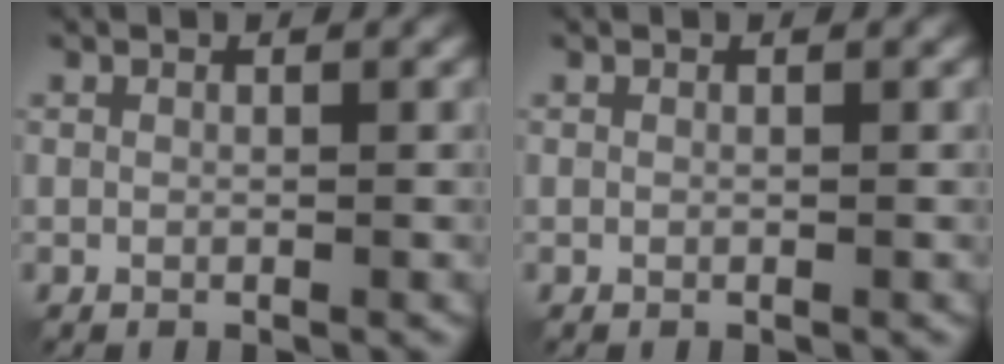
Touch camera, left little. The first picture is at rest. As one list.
[{"total": 0.0}]